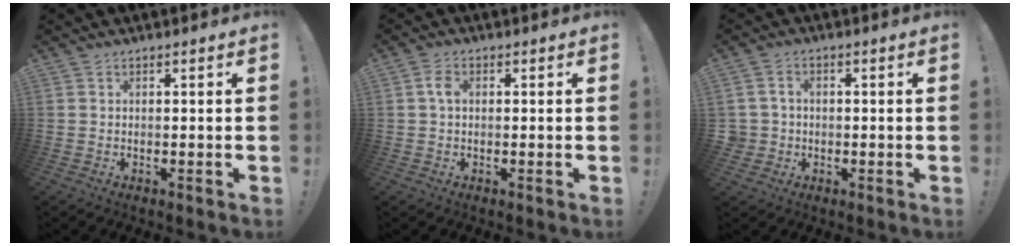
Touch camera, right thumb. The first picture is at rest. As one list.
[{"total": 3.1, "force": [0.5, 1.8, 2.5], "torque": [-0.043, 0.005, 0.006]}, {"total": 3.9, "force": [-0.3, 3.6, 1.4], "torque": [-0.030, 0.006, -0.005]}]